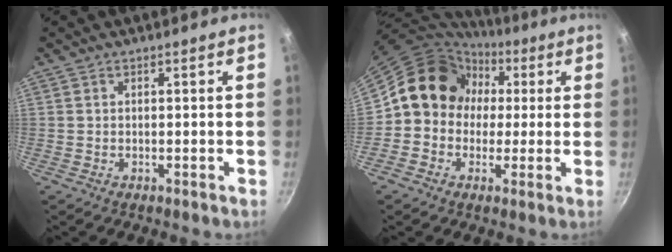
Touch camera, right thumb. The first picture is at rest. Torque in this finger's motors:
{"motor_torque": [1.12, 2.89, 0.56, -0.70, 0.10]}